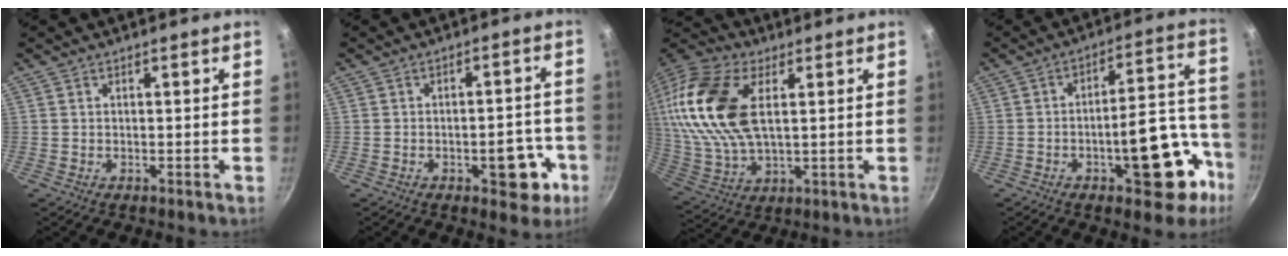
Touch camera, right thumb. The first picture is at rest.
{"total": 8.7, "force": [-3.5, 4.4, 6.7], "torque": [-0.045, 0.026, -0.040]}
{"total": 21.9, "force": [5.4, 12.3, 17.3], "torque": [-0.357, -0.005, 0.101]}
{"total": 18.0, "force": [-7.4, 8.0, 14.4], "torque": [-0.137, 0.064, -0.096]}